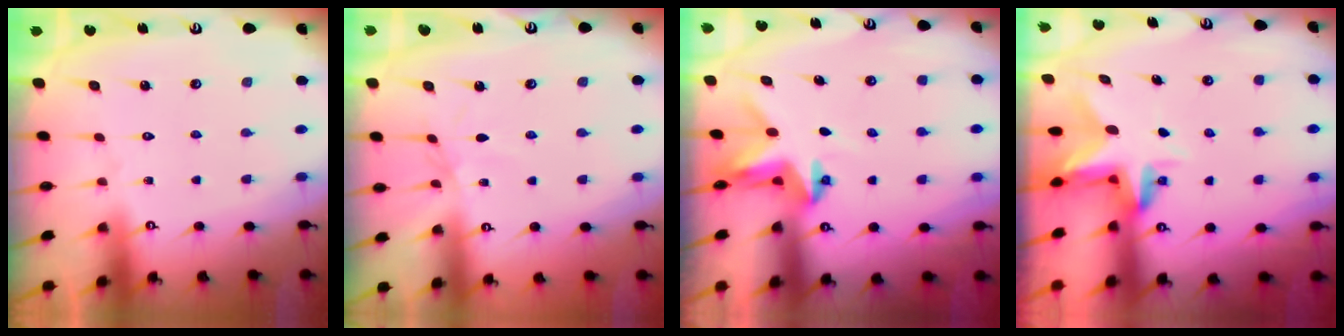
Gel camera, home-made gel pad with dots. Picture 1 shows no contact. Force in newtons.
{"total": 1.7, "press": 1.7, "slide": 0.4}
{"total": 3.0, "press": 3.0, "slide": 0.0}
{"total": 4.2, "press": 4.2, "slide": 0.5}